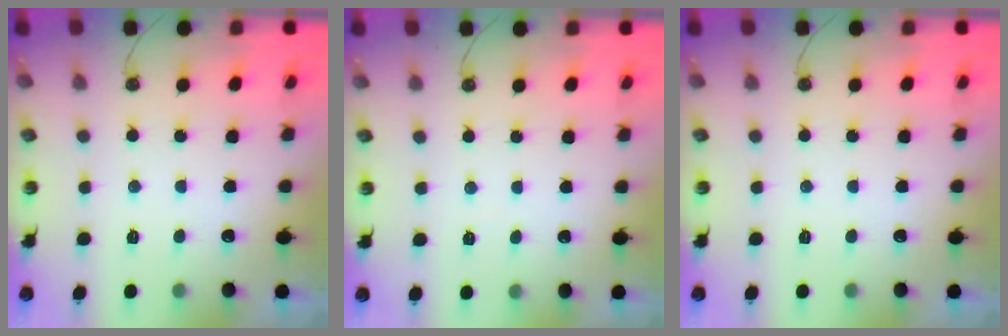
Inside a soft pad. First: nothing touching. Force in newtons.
{"total": 3.2, "press": 3.2, "slide": 0.5}
{"total": 0.0}